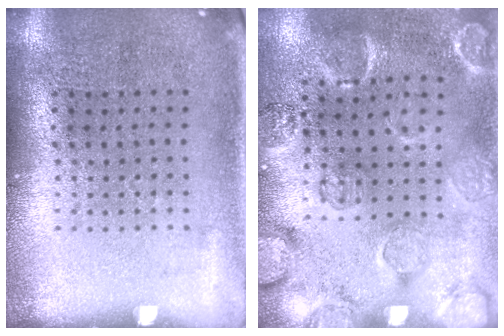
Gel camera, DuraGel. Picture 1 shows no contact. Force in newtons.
{"total": 2.6, "press": 2.0, "slide": 1.6}